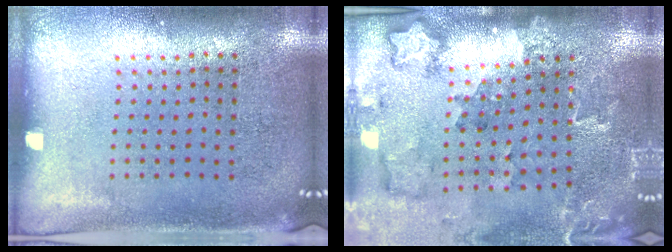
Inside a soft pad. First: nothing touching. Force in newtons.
{"total": 1.8, "press": 1.8, "slide": 0.3}